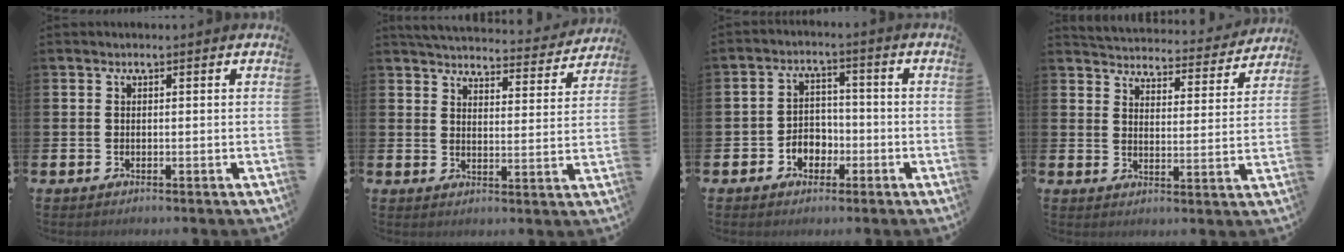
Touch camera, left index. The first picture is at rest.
{"total": 4.9, "force": [4.8, 0.7, 0.7], "torque": [-0.025, -0.038, 0.081]}
{"total": 3.5, "force": [-1.7, 2.9, 1.1], "torque": [-0.022, 0.000, -0.040]}
{"total": 4.4, "force": [4.4, 0.6, 0.1], "torque": [-0.016, -0.041, 0.071]}